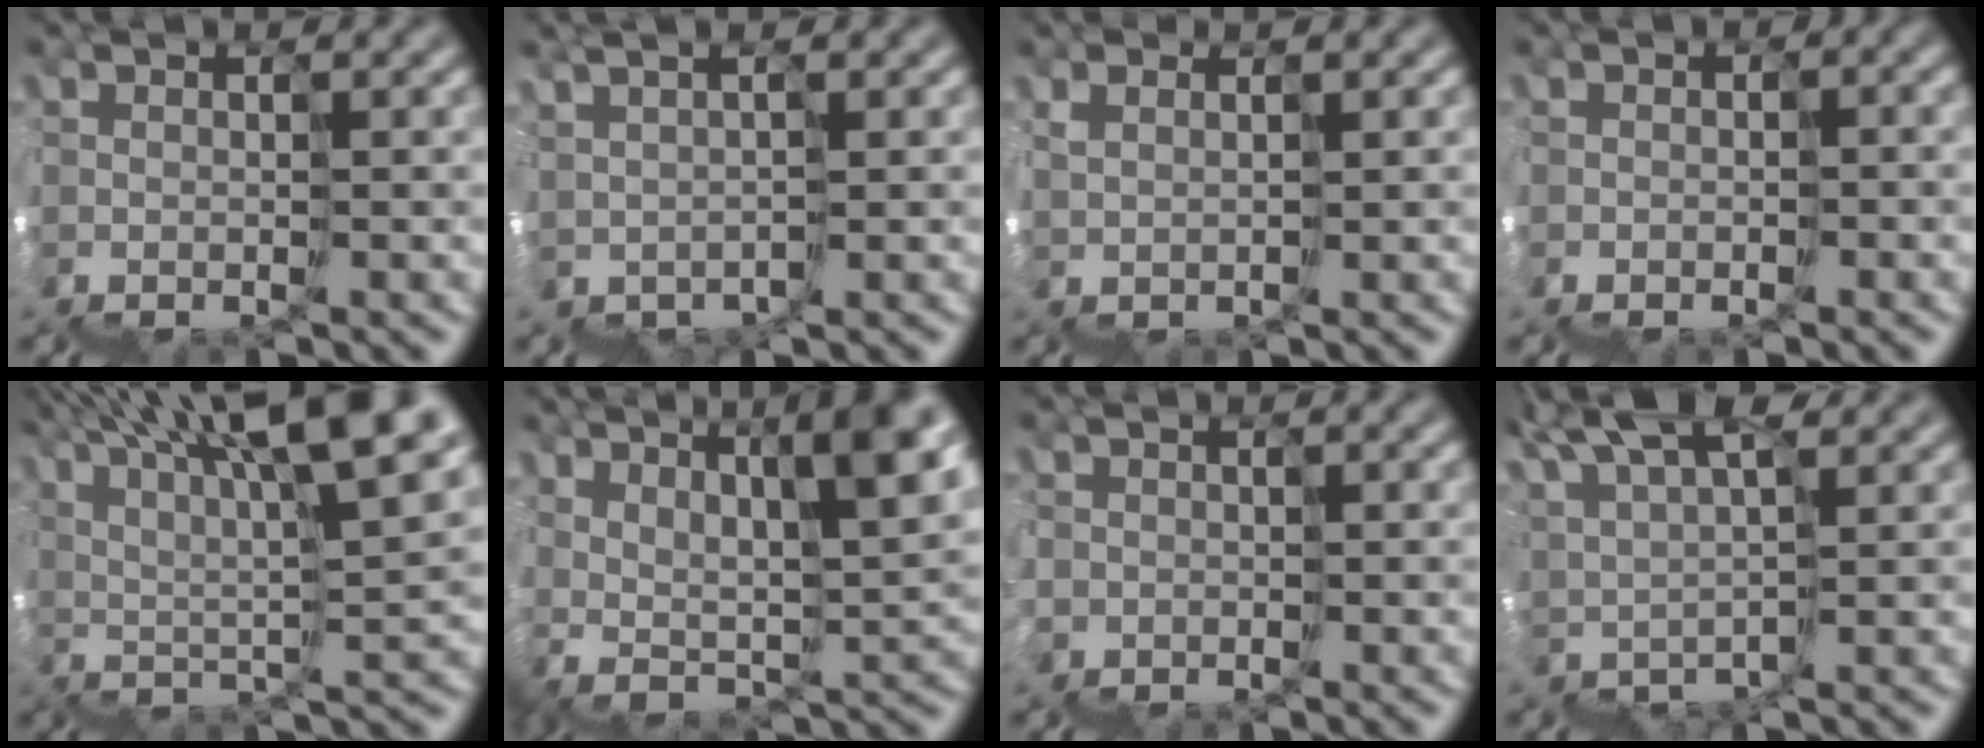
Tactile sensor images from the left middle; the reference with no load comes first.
{"total": 2.9, "force": [1.9, -1.3, -1.8], "torque": [-0.003, 0.022, 0.029]}
{"total": 2.3, "force": [0.7, -1.2, -1.8], "torque": [0.024, 0.018, 0.011]}
{"total": 3.0, "force": [-1.5, 1.7, 2.0], "torque": [-0.041, -0.007, -0.004]}
{"total": 9.9, "force": [7.6, 0.7, 6.3], "torque": [-0.124, 0.046, 0.128]}
{"total": 6.9, "force": [5.4, 1.0, 4.1], "torque": [-0.075, 0.030, 0.088]}
{"total": 1.7, "force": [-0.4, 1.4, -0.7], "torque": [-0.005, -0.009, 0.000]}
{"total": 4.9, "force": [4.9, -0.5, -0.3], "torque": [-0.037, 0.031, 0.083]}